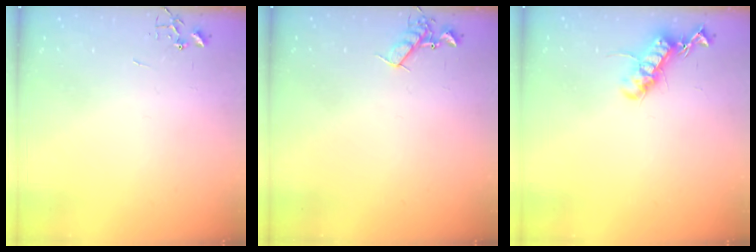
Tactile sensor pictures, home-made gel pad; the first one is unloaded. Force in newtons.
{"total": 7.5, "press": 7.5, "slide": 0.8}
{"total": 12.9, "press": 12.9, "slide": 0.3}